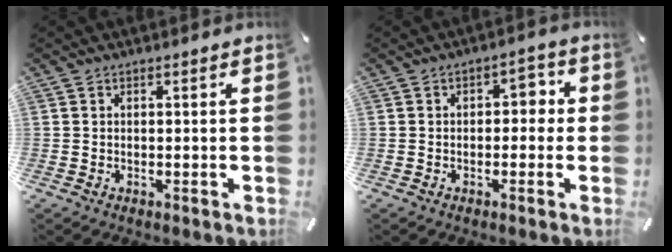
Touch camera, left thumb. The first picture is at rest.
{"total": 3.5, "force": [-0.7, 2.4, 2.4], "torque": [-0.025, 0.007, -0.024]}